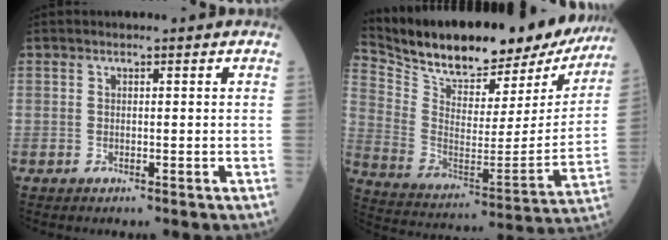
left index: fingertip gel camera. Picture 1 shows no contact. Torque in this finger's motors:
{"motor_torque": [0.36, -0.95, 0.38, 0.16]}